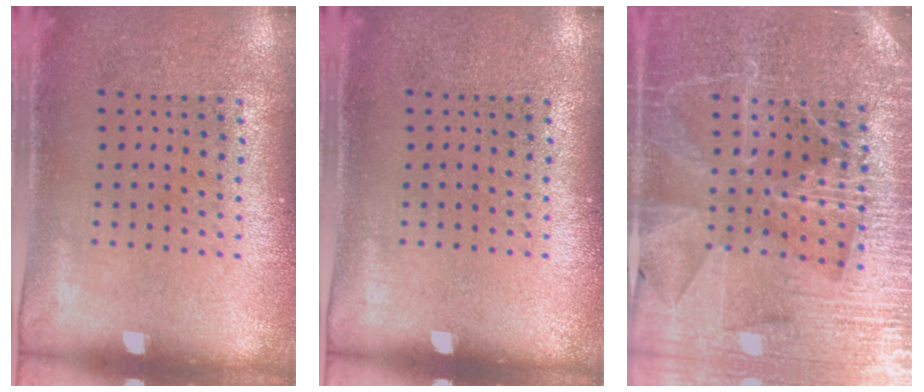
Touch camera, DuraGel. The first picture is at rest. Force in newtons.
{"total": 0.0}
{"total": 4.2, "press": 3.9, "slide": 1.5}